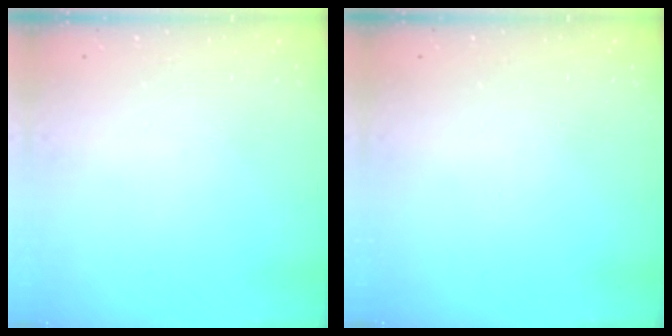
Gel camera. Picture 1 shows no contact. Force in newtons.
{"total": 0.0}